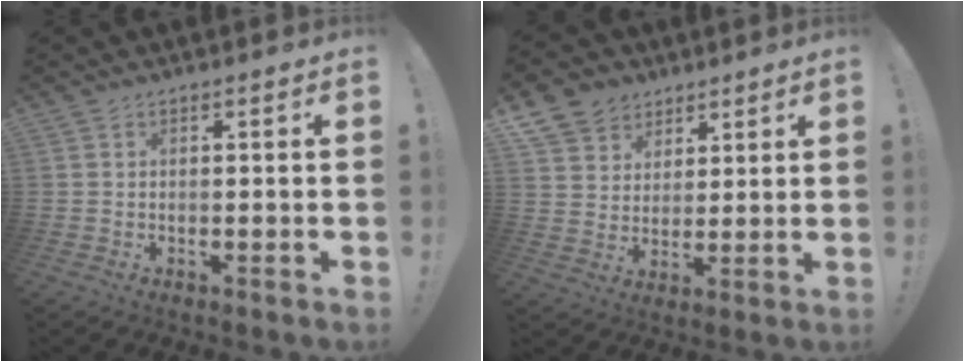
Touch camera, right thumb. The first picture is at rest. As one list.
[{"total": 9.3, "force": [5.7, 7.1, 1.7], "torque": [-0.026, -0.042, 0.115]}]